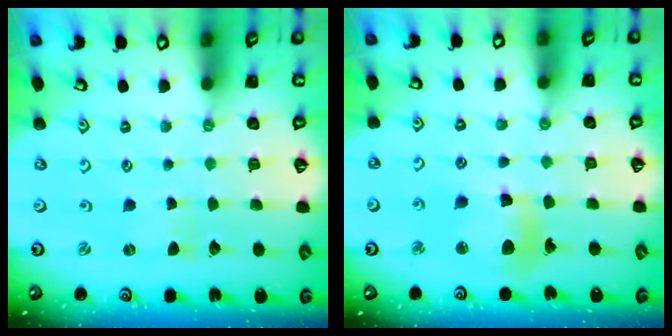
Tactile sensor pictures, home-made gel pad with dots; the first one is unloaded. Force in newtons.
{"total": 11.8, "press": 11.5, "slide": 2.5}